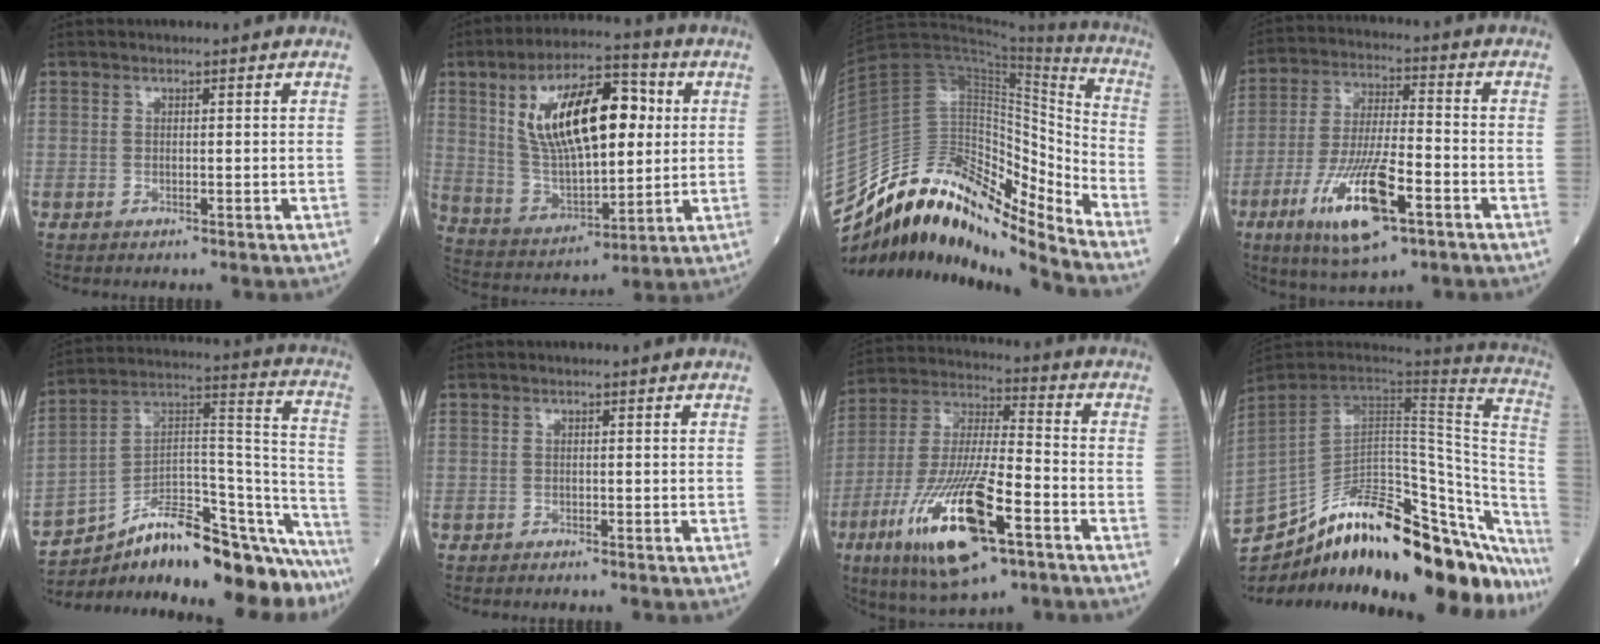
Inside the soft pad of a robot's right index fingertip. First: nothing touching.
{"total": 18.4, "force": [4.8, 7.2, 16.2], "torque": [-0.294, 0.025, 0.087]}
{"total": 18.4, "force": [-16.8, 2.1, 7.1], "torque": [-0.118, 0.084, -0.293]}
{"total": 14.6, "force": [-6.5, 3.1, 12.7], "torque": [-0.251, -0.019, -0.110]}
{"total": 25.8, "force": [-21.7, 4.5, 13.2], "torque": [-0.137, 0.046, -0.322]}
{"total": 0.6, "force": [-0.5, 0.1, 0.1], "torque": [-0.006, -0.001, -0.012]}
{"total": 19.8, "force": [-8.9, 4.3, 17.1], "torque": [-0.370, -0.031, -0.156]}
{"total": 41.6, "force": [-32.3, 12.0, 23.3], "torque": [-0.327, -0.052, -0.455]}